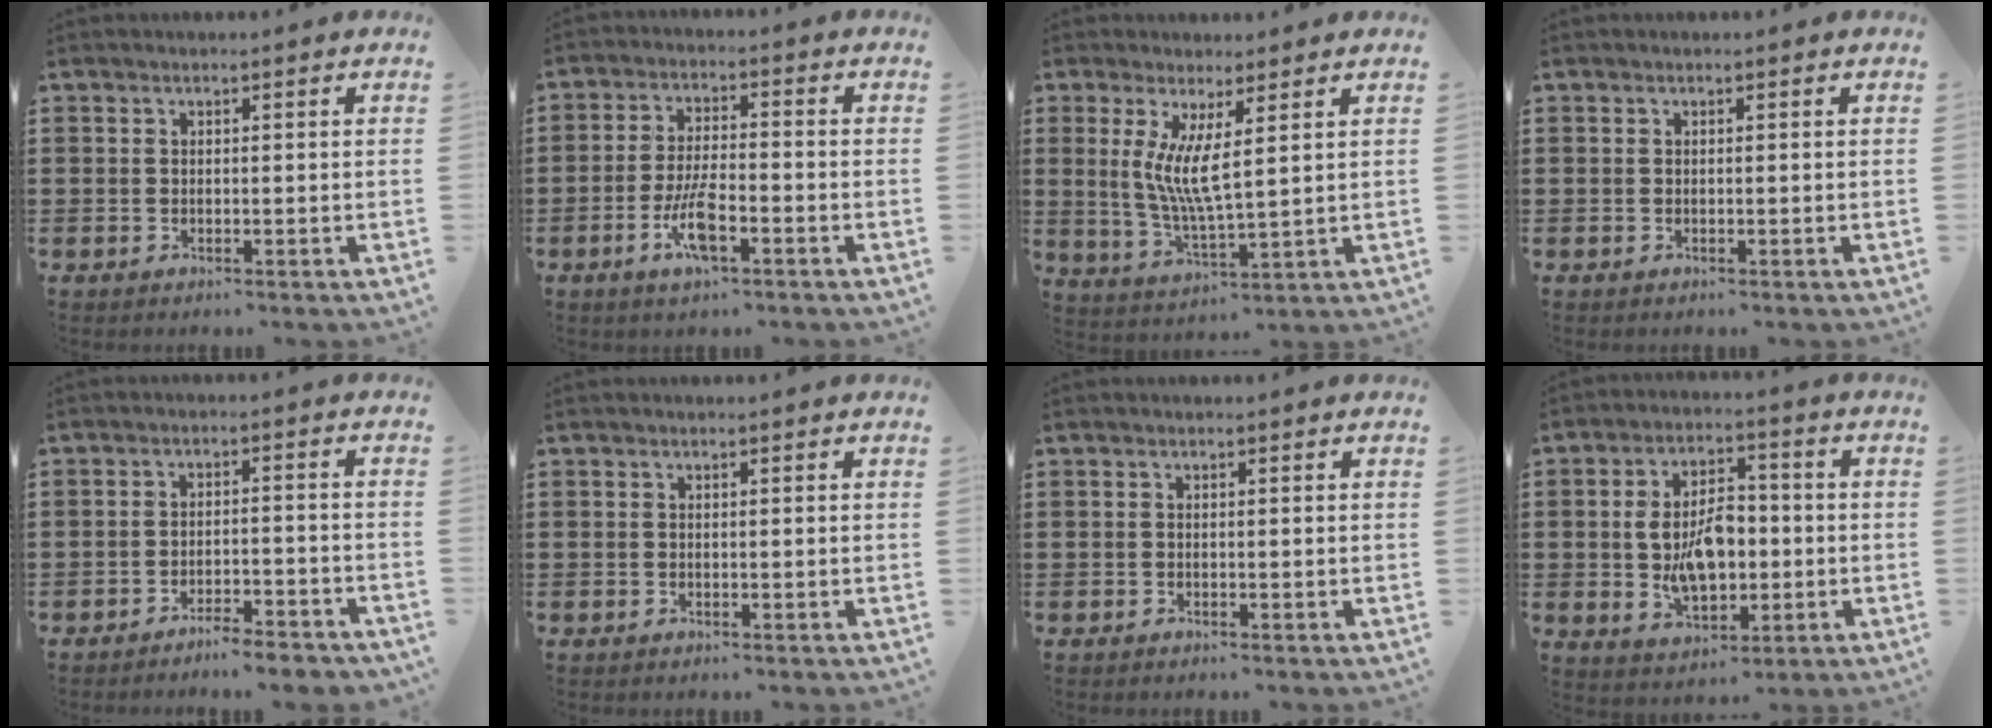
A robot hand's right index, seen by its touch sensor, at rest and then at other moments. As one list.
[{"total": 6.6, "force": [-2.7, 1.8, 5.7], "torque": [-0.128, -0.010, -0.054]}, {"total": 6.4, "force": [2.2, 0.9, 5.9], "torque": [-0.120, -0.006, 0.041]}, {"total": 0.0}, {"total": 3.7, "force": [-3.6, -0.1, 0.7], "torque": [-0.012, 0.001, -0.074]}, {"total": 0.0}, {"total": 0.0}, {"total": 9.0, "force": [-0.8, 5.4, 7.2], "torque": [-0.136, 0.006, -0.020]}]